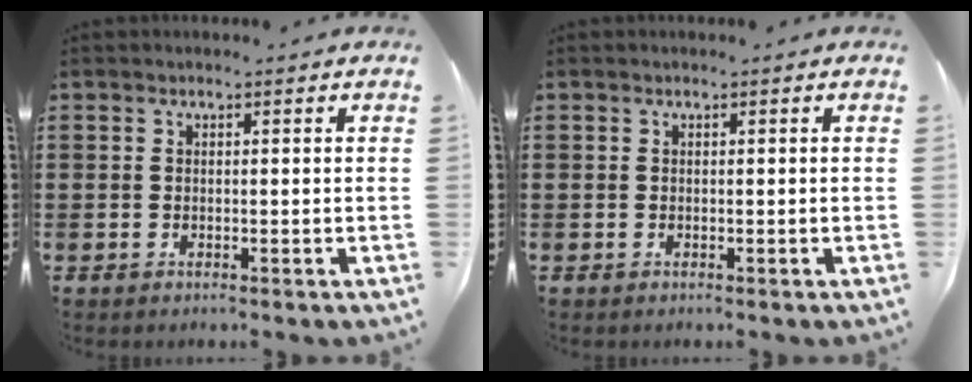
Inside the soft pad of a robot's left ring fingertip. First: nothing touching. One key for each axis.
{"total": 0.0}